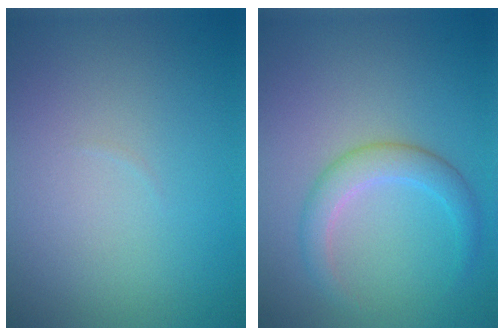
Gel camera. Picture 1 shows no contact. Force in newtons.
{"total": 2.8, "press": 2.8, "slide": 0.2}